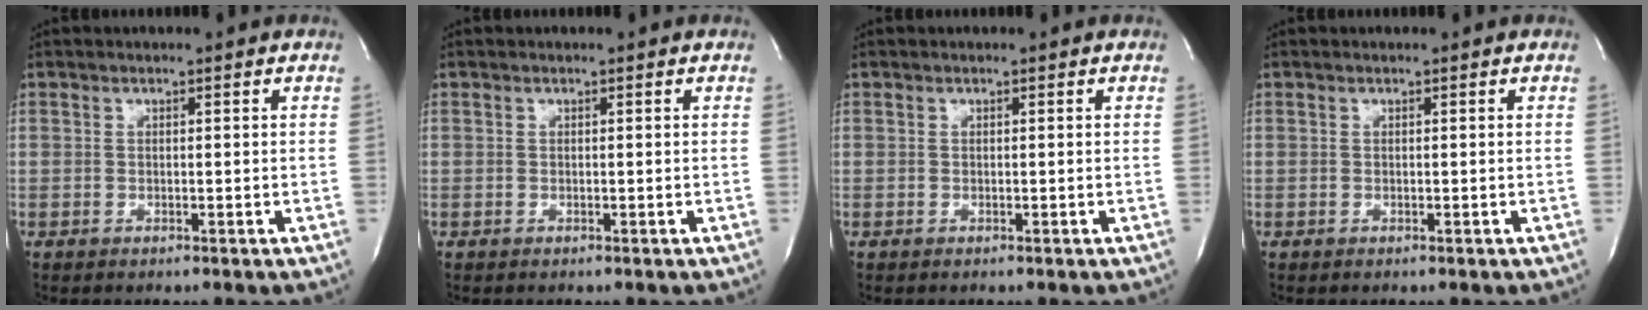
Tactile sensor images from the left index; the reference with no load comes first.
{"total": 0.0}
{"total": 0.0}
{"total": 0.0}